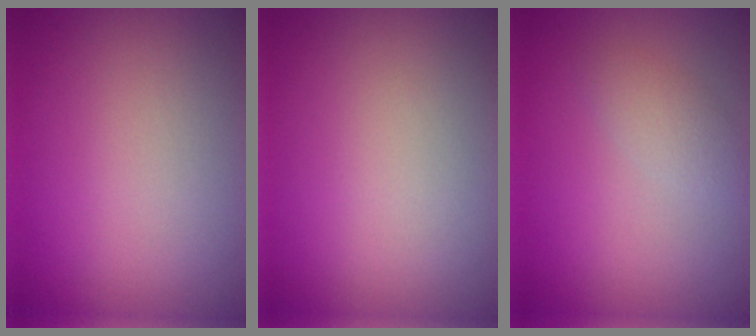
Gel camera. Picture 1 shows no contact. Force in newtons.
{"total": 0.0}
{"total": 1.6, "press": 1.6, "slide": 0.2}